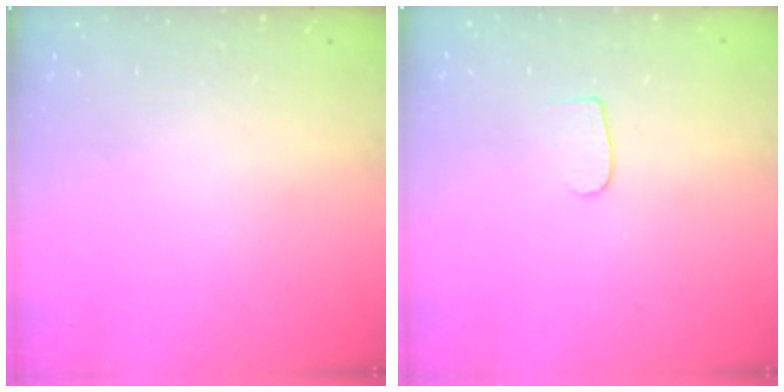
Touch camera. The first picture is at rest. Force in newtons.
{"total": 4.8, "press": 4.8, "slide": 0.5}